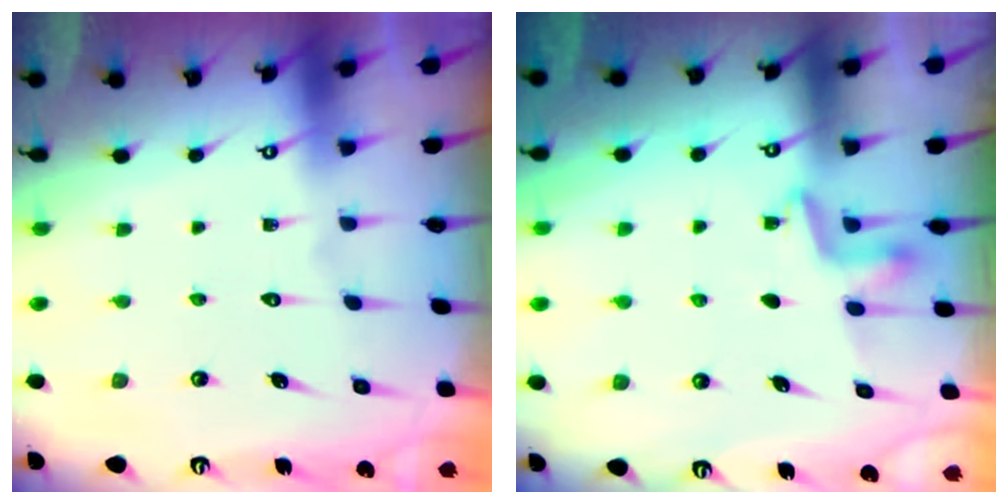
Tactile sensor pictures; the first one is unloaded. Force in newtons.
{"total": 3.2, "press": 3.2, "slide": 0.4}